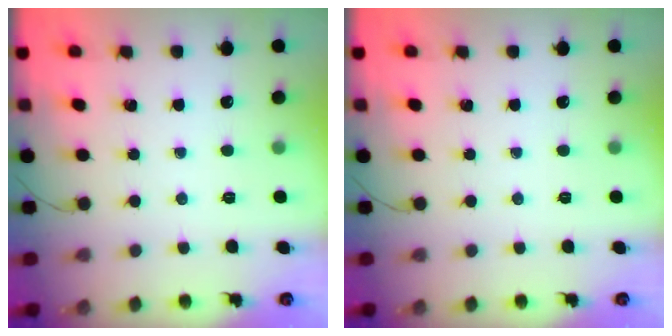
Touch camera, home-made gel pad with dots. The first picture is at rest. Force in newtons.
{"total": 0.0}